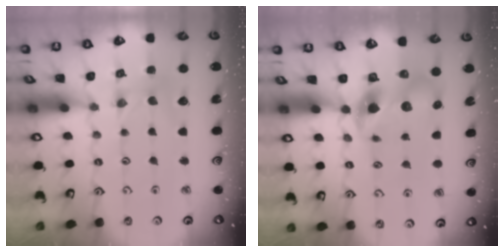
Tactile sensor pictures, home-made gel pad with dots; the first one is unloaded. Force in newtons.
{"total": 7.0, "press": 6.9, "slide": 1.0}